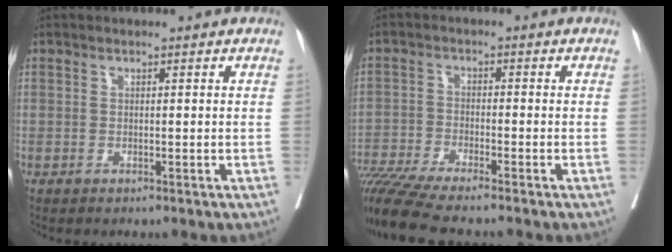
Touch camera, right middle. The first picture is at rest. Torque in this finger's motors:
{"motor_torque": [1.00, -1.14, 0.20, 0.08]}